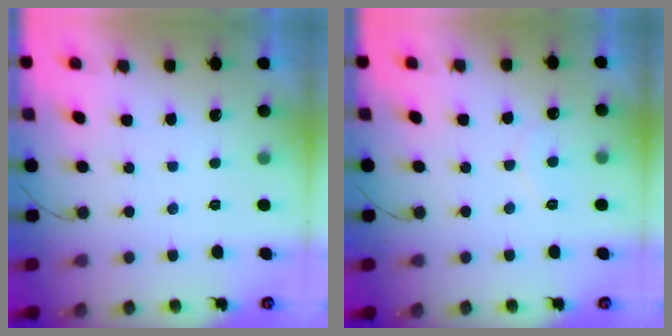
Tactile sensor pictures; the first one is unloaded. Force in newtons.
{"total": 4.9, "press": 4.9, "slide": 0.4}